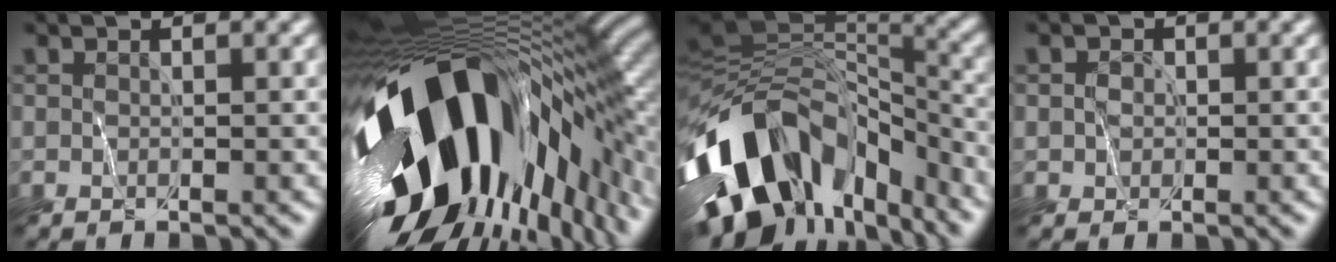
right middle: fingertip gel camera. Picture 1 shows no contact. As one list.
[{"total": 19.5, "force": [-4.4, 10.1, 16.1], "torque": [-0.303, -0.053, -0.055]}, {"total": 13.9, "force": [-6.6, 8.7, 8.5], "torque": [-0.185, 0.014, -0.103]}, {"total": 0.9, "force": [0.3, 0.8, 0.1], "torque": [0.009, 0.002, 0.004]}]